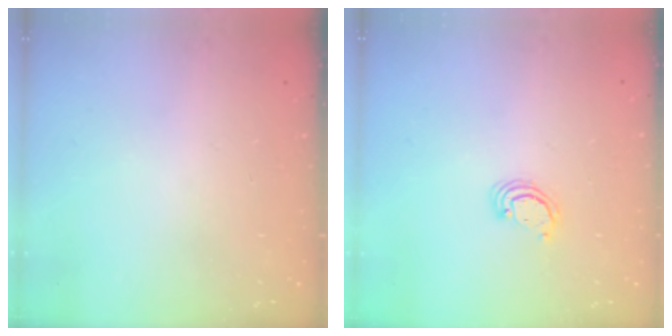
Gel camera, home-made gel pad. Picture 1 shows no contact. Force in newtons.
{"total": 2.6, "press": 2.5, "slide": 0.2}